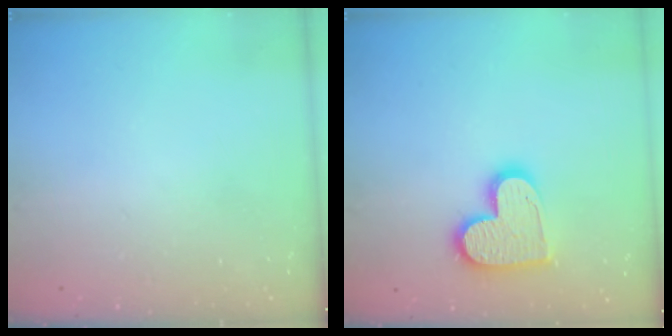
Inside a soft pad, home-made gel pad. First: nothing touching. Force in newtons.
{"total": 14.3, "press": 14.3, "slide": 1.1}